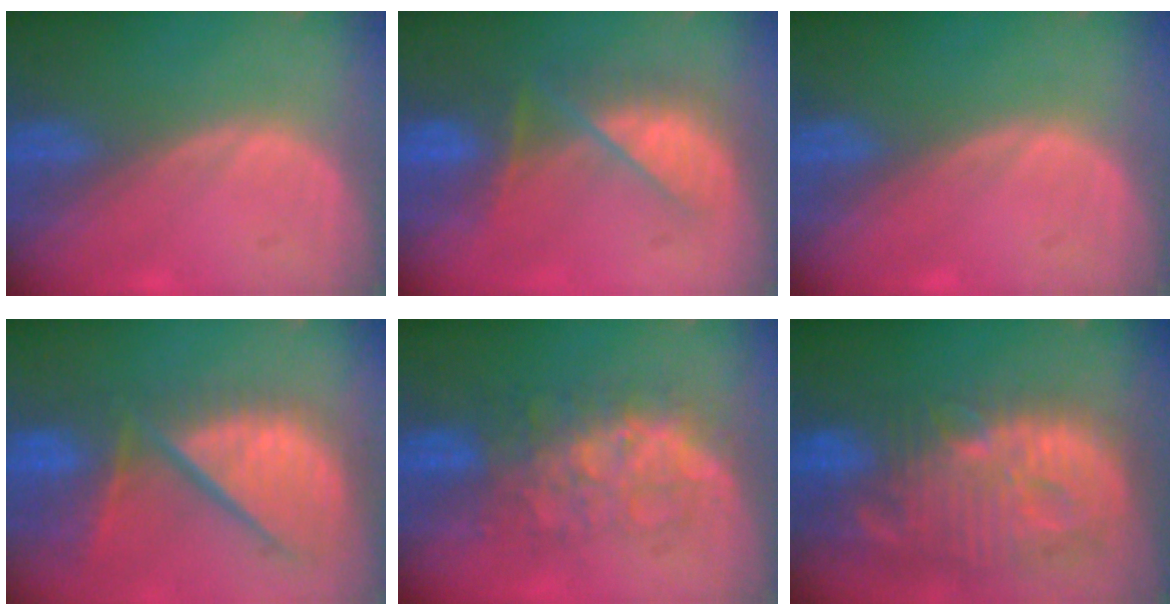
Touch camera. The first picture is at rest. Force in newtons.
{"total": 7.2, "press": 7.0, "slide": 1.6}
{"total": 0.0}
{"total": 12.7, "press": 10.8, "slide": 6.7}
{"total": 8.0, "press": 8.0, "slide": 0.6}
{"total": 14.3, "press": 12.5, "slide": 6.9}